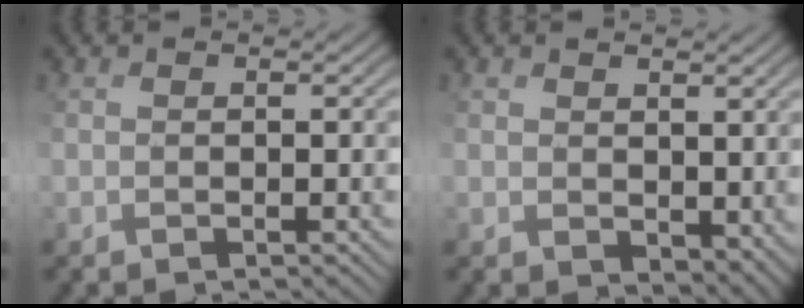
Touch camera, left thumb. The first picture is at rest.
{"total": 5.0, "force": [0.7, 3.9, 3.0], "torque": [-0.083, -0.022, 0.029]}